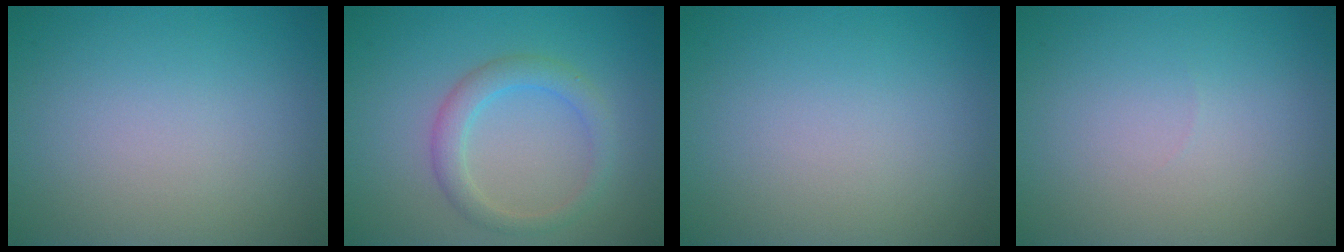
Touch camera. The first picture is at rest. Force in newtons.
{"total": 2.7, "press": 2.7, "slide": 0.1}
{"total": 0.0}
{"total": 0.0}